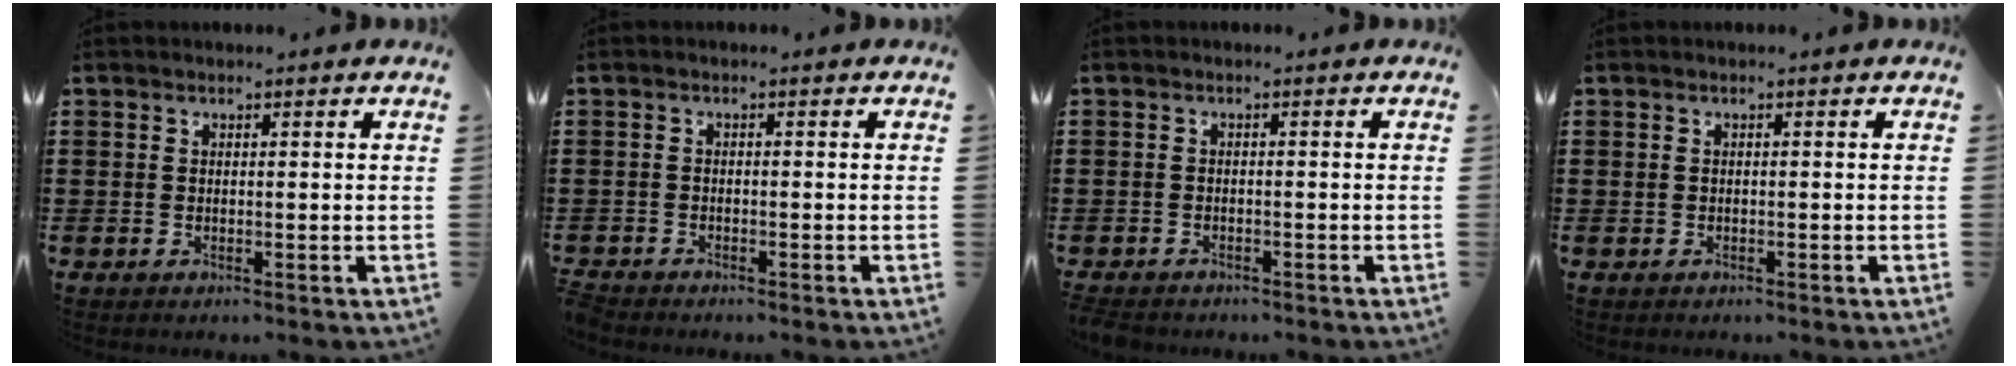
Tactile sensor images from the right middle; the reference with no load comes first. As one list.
[{"total": 1.4, "force": [-1.4, 0.1, 0.0], "torque": [-0.005, 0.000, -0.028]}, {"total": 1.3, "force": [-1.2, 0.4, 0.0], "torque": [-0.011, -0.004, -0.030]}, {"total": 0.0}]